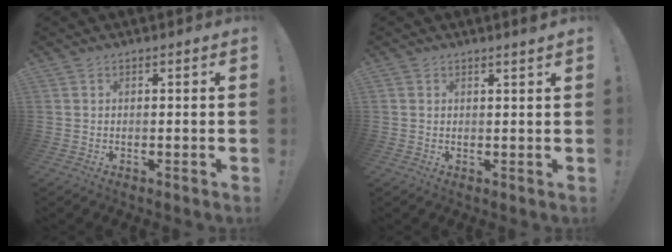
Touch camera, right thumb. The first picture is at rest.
{"total": 1.3, "force": [1.2, -0.1, 0.6], "torque": [-0.006, -0.005, 0.020]}